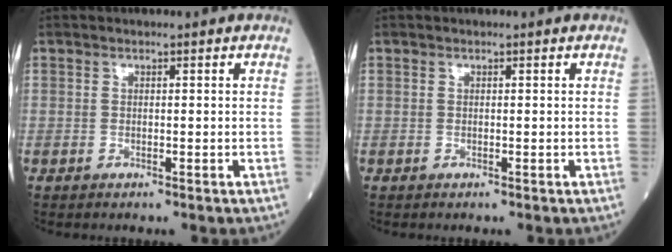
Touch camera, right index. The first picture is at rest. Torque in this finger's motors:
{"motor_torque": [0.00, 0.00, 0.00, -0.01]}